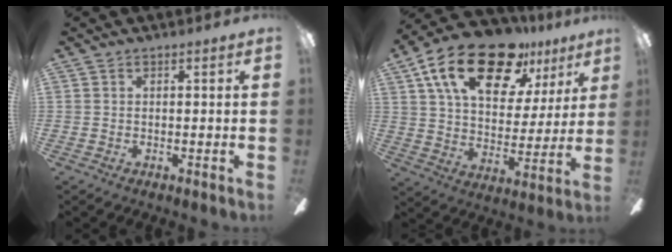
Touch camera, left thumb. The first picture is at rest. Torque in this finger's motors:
{"motor_torque": [0.29, 0.78, 1.65, -1.12, 0.39]}